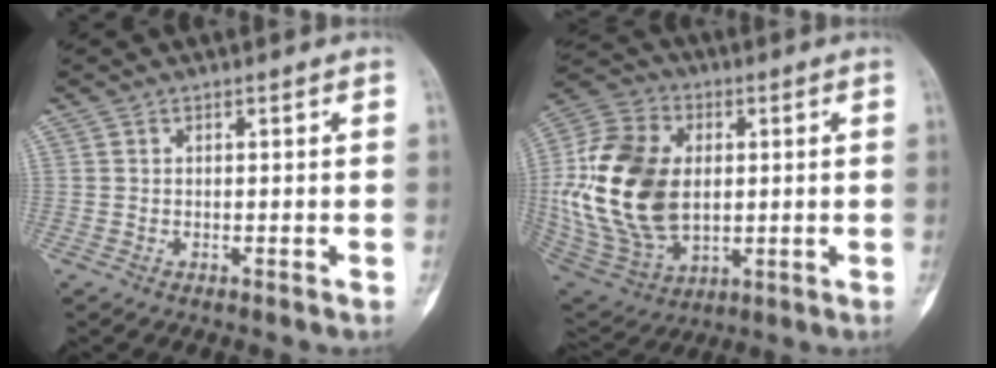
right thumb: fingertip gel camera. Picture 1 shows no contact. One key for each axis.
{"total": 23.4, "fx": 1.1, "fy": 15.8, "fz": 17.2, "tx": -0.342, "ty": -0.006, "tz": 0.034}